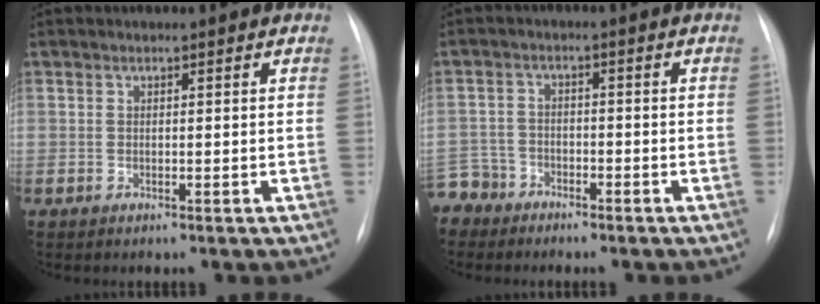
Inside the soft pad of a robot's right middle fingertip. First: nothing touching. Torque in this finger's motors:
{"motor_torque": [1.09, -1.05, 0.30, -0.01]}